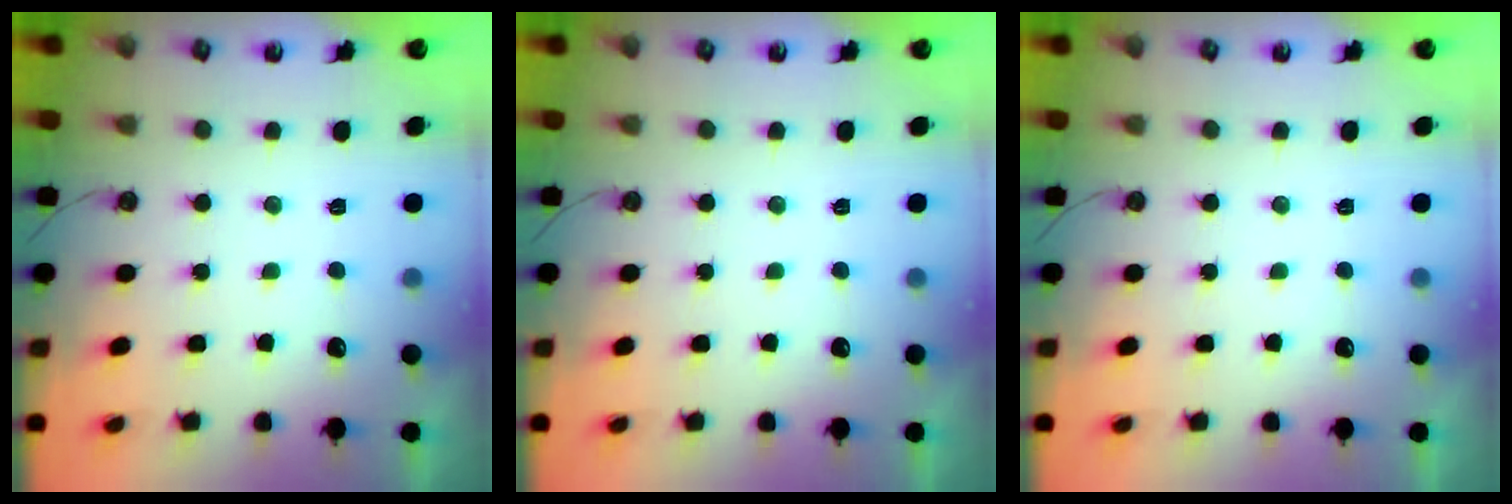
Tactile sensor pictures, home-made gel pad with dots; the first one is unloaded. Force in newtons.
{"total": 0.0}
{"total": 0.0}